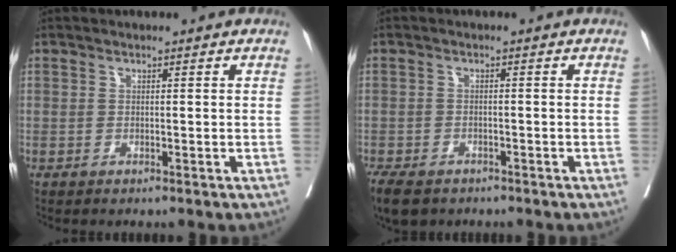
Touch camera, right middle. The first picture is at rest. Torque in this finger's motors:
{"motor_torque": [0.56, -0.52, 0.24, 0.06]}